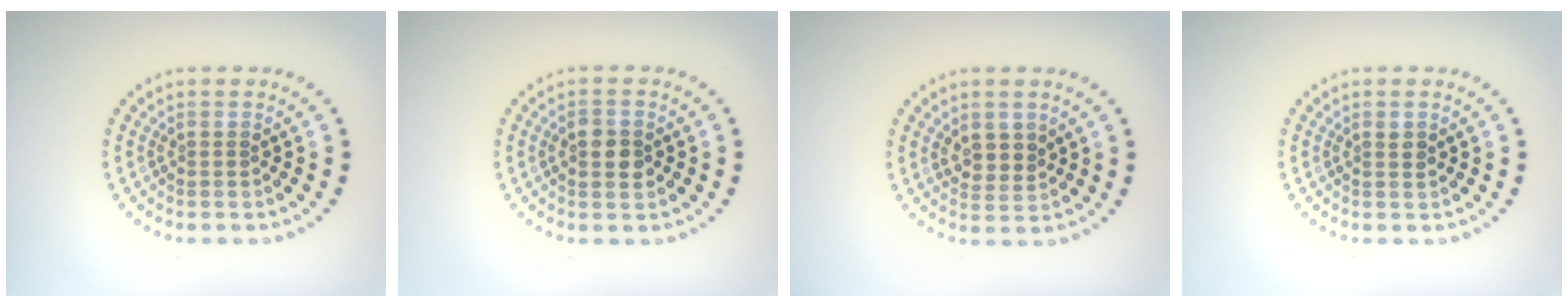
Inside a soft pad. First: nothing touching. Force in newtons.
{"total": 2.0, "press": 2.0, "slide": 0.1}
{"total": 2.1, "press": 1.9, "slide": 0.9}
{"total": 0.8, "press": 0.7, "slide": 0.4}